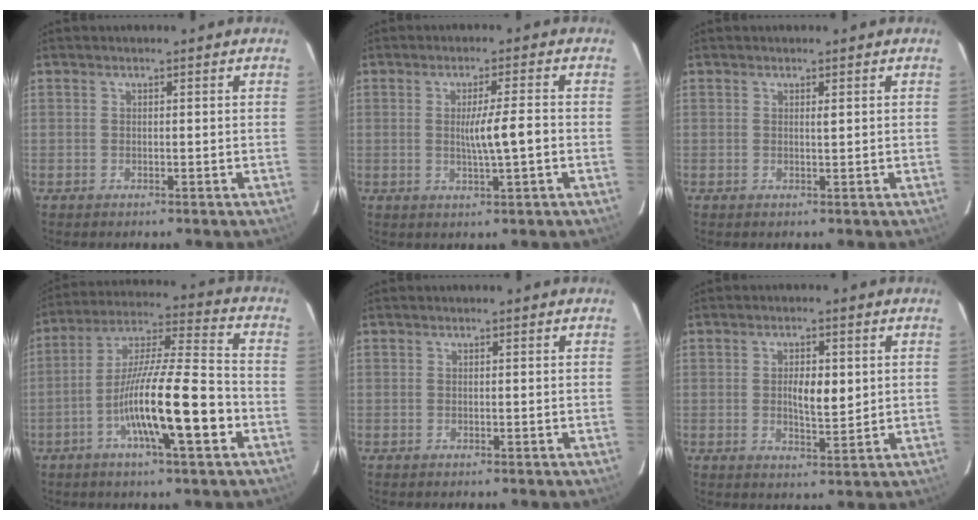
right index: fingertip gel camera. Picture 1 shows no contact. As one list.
[{"total": 5.1, "force": [-0.5, -0.3, 5.1], "torque": [-0.084, -0.005, -0.008]}, {"total": 0.6, "force": [0.3, 0.0, 0.5], "torque": [-0.011, -0.001, 0.005]}, {"total": 15.9, "force": [-5.4, 1.2, 14.9], "torque": [-0.265, 0.000, -0.095]}, {"total": 0.0}, {"total": 5.1, "force": [0.6, 1.8, 4.7], "torque": [-0.078, -0.003, 0.013]}]